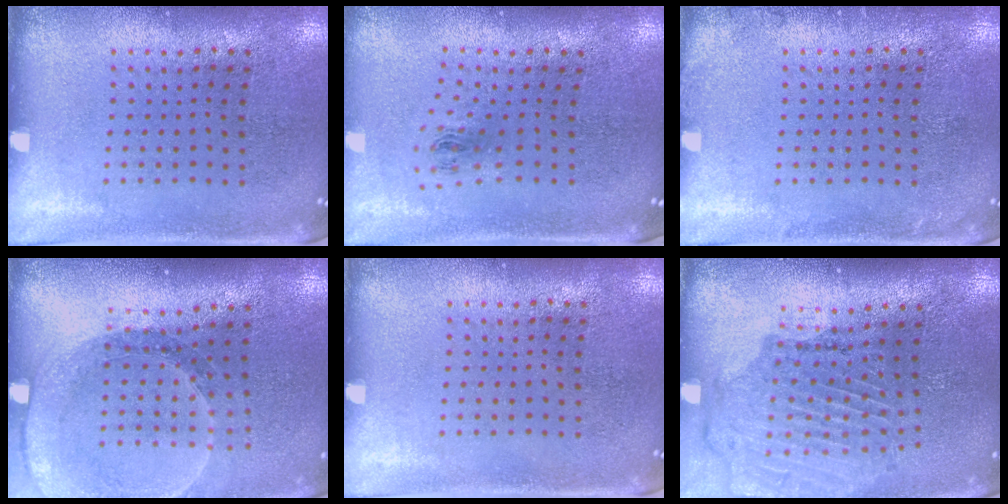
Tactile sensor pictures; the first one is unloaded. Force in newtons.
{"total": 1.0, "press": 0.4, "slide": 0.9}
{"total": 0.8, "press": 0.7, "slide": 0.2}
{"total": 1.5, "press": 1.5, "slide": 0.1}
{"total": 0.0}
{"total": 1.7, "press": 1.7, "slide": 0.1}